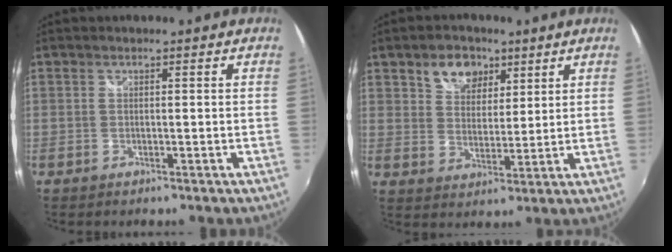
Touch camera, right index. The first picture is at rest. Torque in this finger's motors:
{"motor_torque": [0.15, 0.14, 0.10, 0.05]}